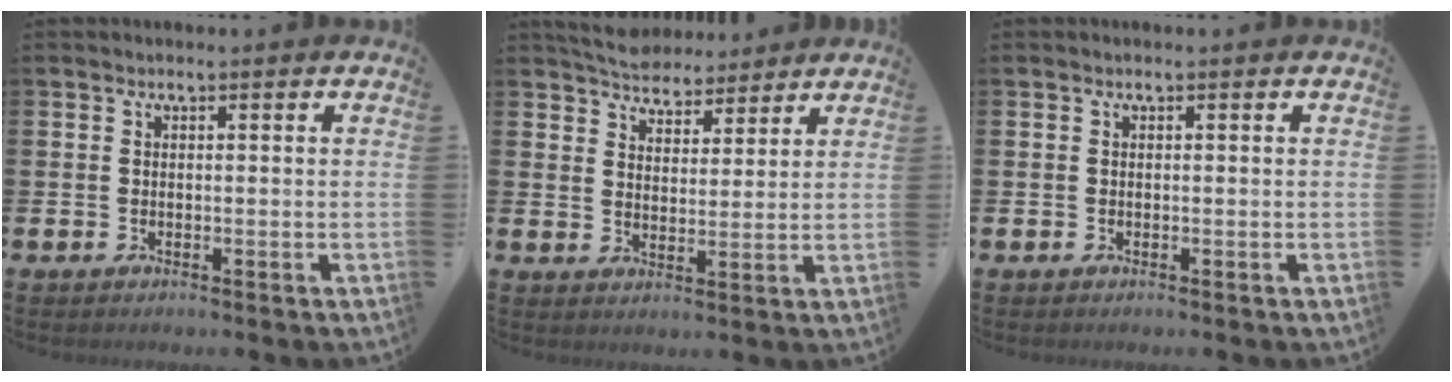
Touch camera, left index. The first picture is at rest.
{"total": 5.1, "force": [4.9, 1.3, 0.2], "torque": [-0.022, -0.027, 0.088]}
{"total": 0.0}